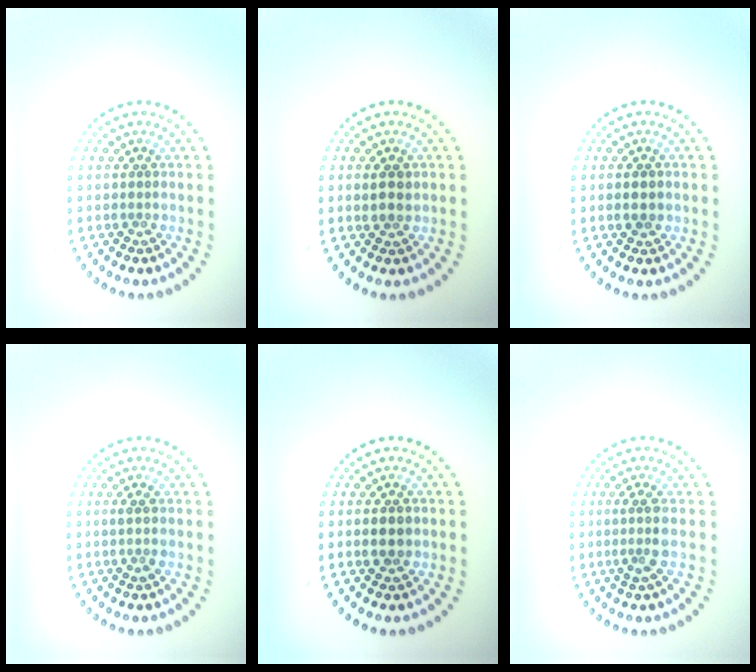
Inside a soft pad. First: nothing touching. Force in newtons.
{"total": 1.8, "press": 1.7, "slide": 0.4}
{"total": 1.9, "press": 1.9, "slide": 0.1}
{"total": 1.0, "press": 0.9, "slide": 0.5}
{"total": 1.7, "press": 1.7, "slide": 0.1}
{"total": 2.1, "press": 1.7, "slide": 1.2}